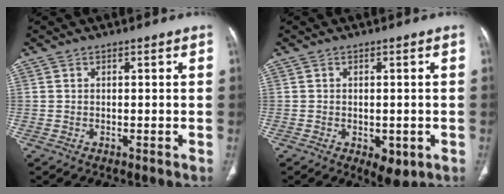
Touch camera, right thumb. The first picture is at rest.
{"total": 4.6, "force": [-1.5, 2.6, 3.5], "torque": [-0.035, -0.004, -0.009]}